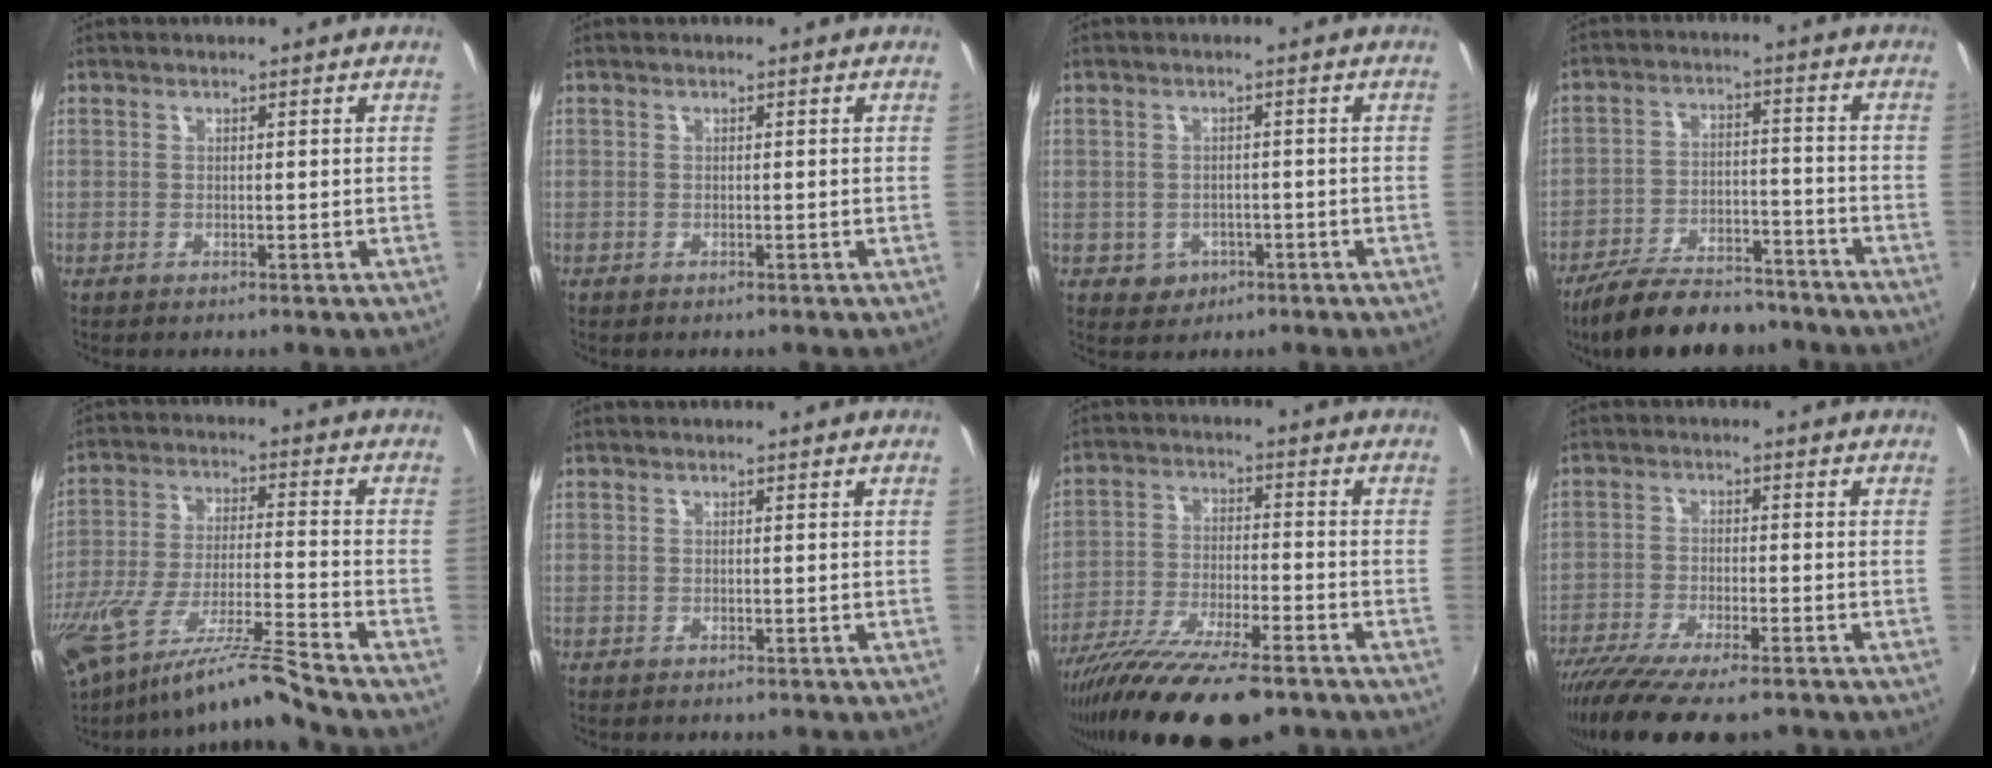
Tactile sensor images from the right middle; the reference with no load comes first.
{"total": 0.0}
{"total": 3.5, "force": [-1.0, 3.3, 0.9], "torque": [-0.027, 0.004, -0.005]}
{"total": 16.7, "force": [-13.8, 5.6, 7.5], "torque": [-0.154, -0.009, -0.206]}
{"total": 16.0, "force": [-13.2, -1.4, 8.9], "torque": [-0.165, -0.035, -0.234]}
{"total": 0.7, "force": [-0.6, 0.1, 0.3], "torque": [-0.006, -0.003, -0.007]}
{"total": 18.3, "force": [-14.0, 3.8, 11.1], "torque": [-0.218, -0.053, -0.240]}
{"total": 15.0, "force": [-11.9, 3.2, 8.5], "torque": [-0.177, -0.048, -0.196]}